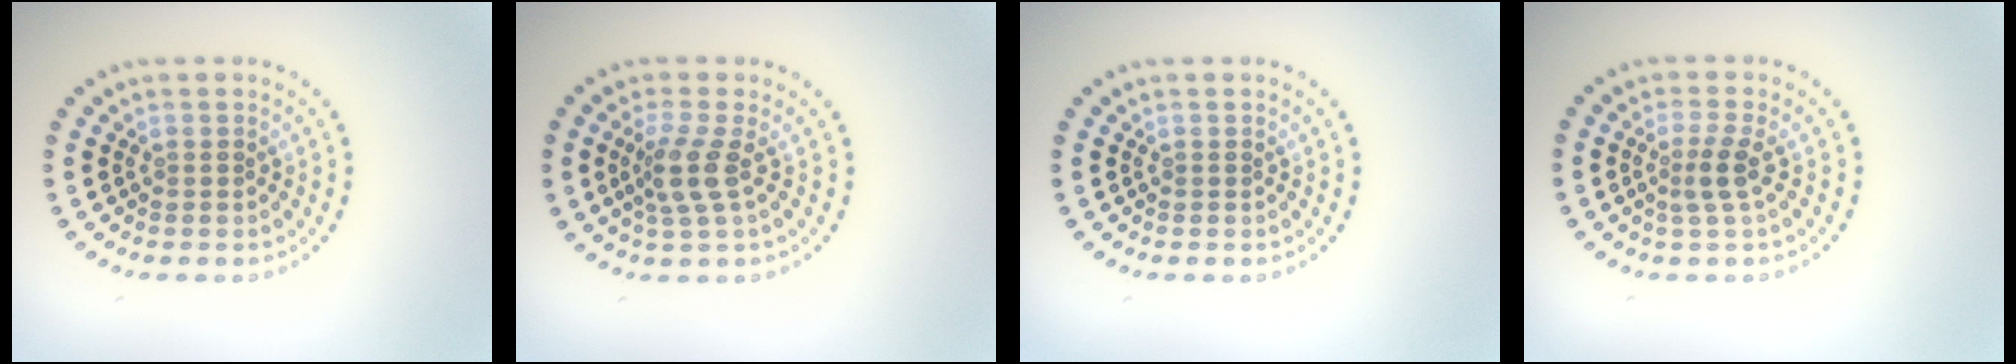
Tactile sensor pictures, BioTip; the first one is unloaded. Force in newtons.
{"total": 2.7, "press": 2.0, "slide": 1.8}
{"total": 0.0}
{"total": 2.0, "press": 1.5, "slide": 1.3}